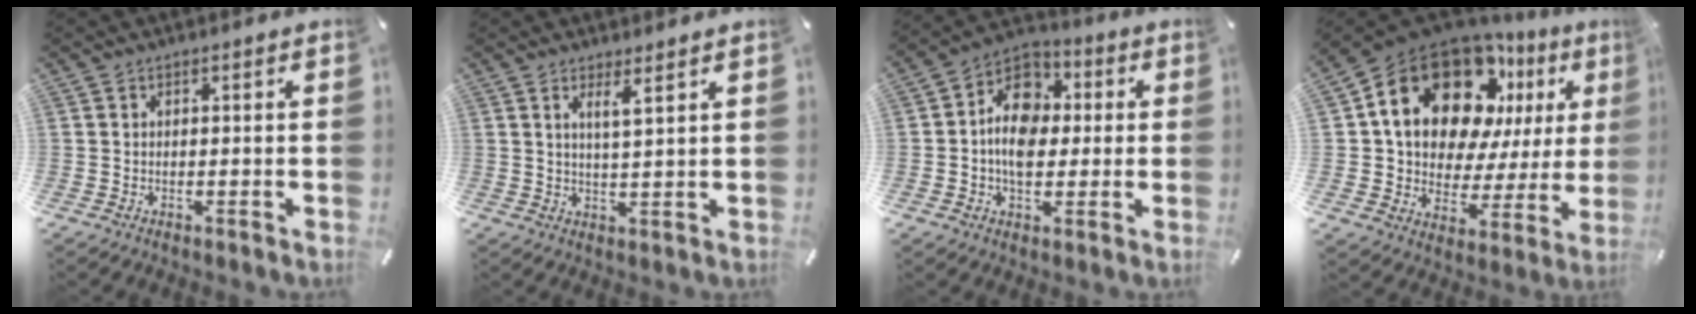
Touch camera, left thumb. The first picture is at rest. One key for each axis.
{"total": 3.8, "fx": 2.7, "fy": -0.2, "fz": 2.7, "tx": -0.060, "ty": -0.009, "tz": 0.046}
{"total": 11.2, "fx": -0.8, "fy": 8.8, "fz": 6.8, "tx": -0.120, "ty": 0.018, "tz": -0.015}
{"total": 21.9, "fx": 10.9, "fy": 13.7, "fz": 13.1, "tx": -0.216, "ty": -0.063, "tz": 0.193}